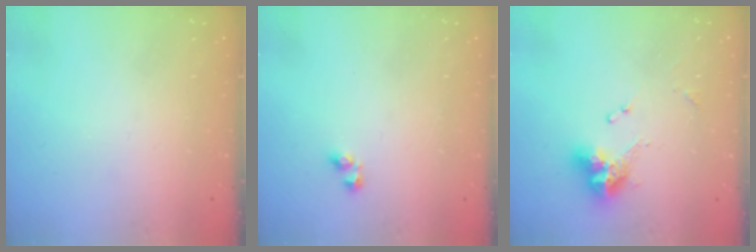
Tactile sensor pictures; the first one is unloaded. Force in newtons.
{"total": 2.7, "press": 2.7, "slide": 0.4}
{"total": 11.8, "press": 11.8, "slide": 1.3}